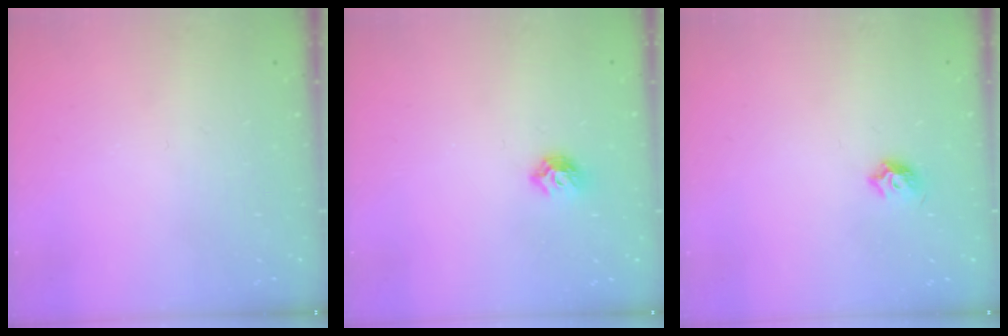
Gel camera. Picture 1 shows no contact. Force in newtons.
{"total": 6.5, "press": 6.5, "slide": 0.9}
{"total": 4.9, "press": 4.8, "slide": 0.8}